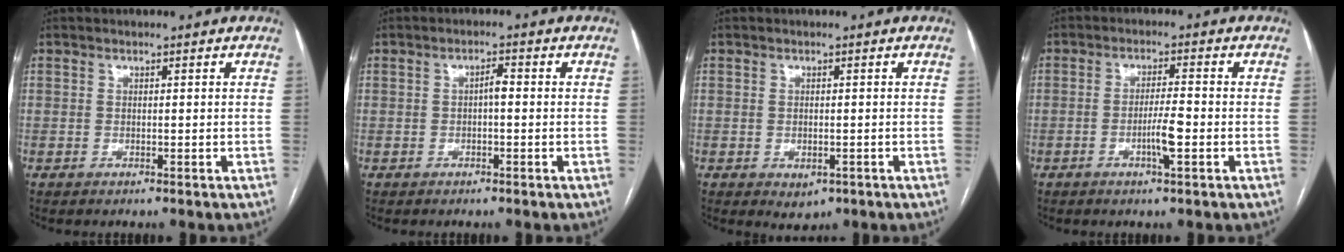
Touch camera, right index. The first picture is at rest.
{"total": 1.7, "force": [-0.2, 0.5, 1.6], "torque": [-0.026, 0.005, -0.003]}
{"total": 2.4, "force": [-1.0, 1.5, 1.6], "torque": [-0.020, -0.002, 0.000]}
{"total": 4.2, "force": [-1.4, 0.1, 4.0], "torque": [-0.072, -0.003, -0.026]}